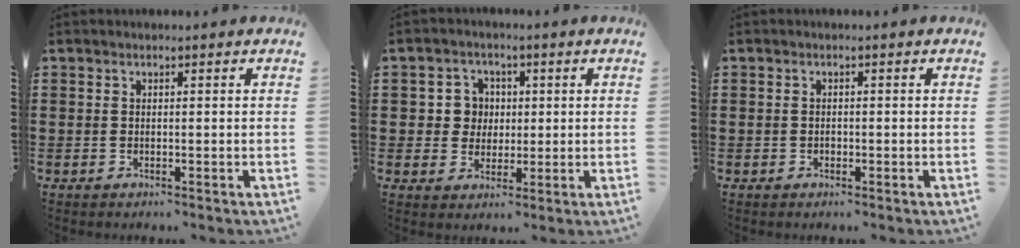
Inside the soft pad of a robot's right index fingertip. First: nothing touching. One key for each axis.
{"total": 4.7, "fx": 0.5, "fy": 4.5, "fz": 1.3, "tx": -0.047, "ty": 0.014, "tz": 0.006}
{"total": 0.6, "fx": -0.2, "fy": 0.5, "fz": 0.3, "tx": -0.008, "ty": 0.002, "tz": -0.004}